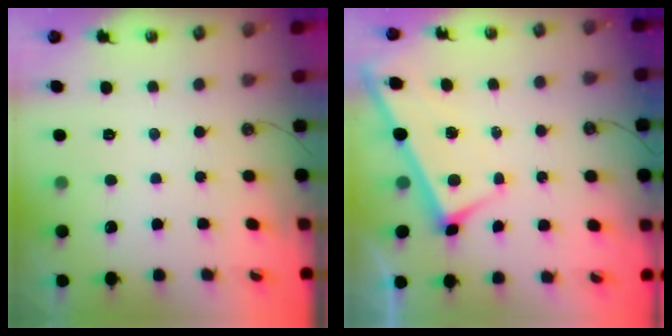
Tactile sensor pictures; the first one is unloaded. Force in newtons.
{"total": 2.6, "press": 2.6, "slide": 0.4}